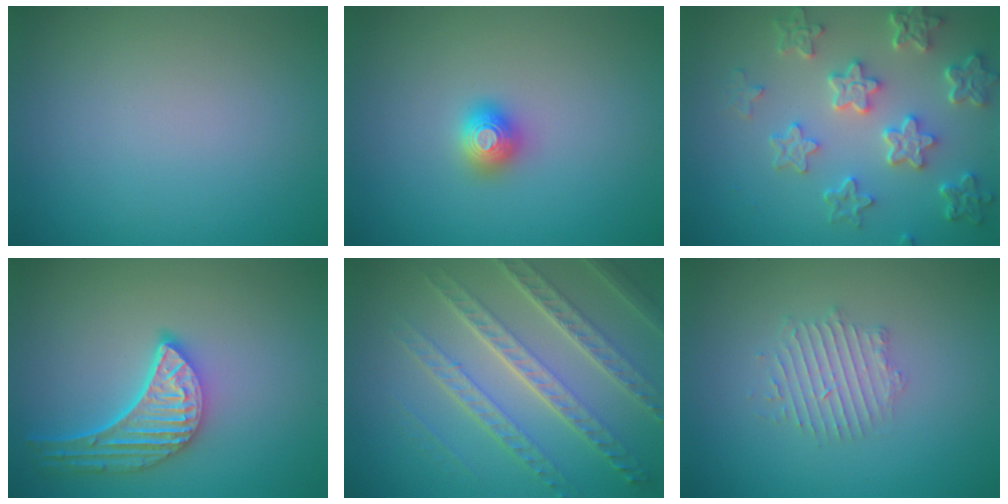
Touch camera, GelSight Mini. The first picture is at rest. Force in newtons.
{"total": 2.0, "press": 2.0, "slide": 0.2}
{"total": 6.0, "press": 4.7, "slide": 3.9}
{"total": 5.3, "press": 4.1, "slide": 3.3}
{"total": 7.1, "press": 5.0, "slide": 5.0}
{"total": 2.4, "press": 2.4, "slide": 0.3}